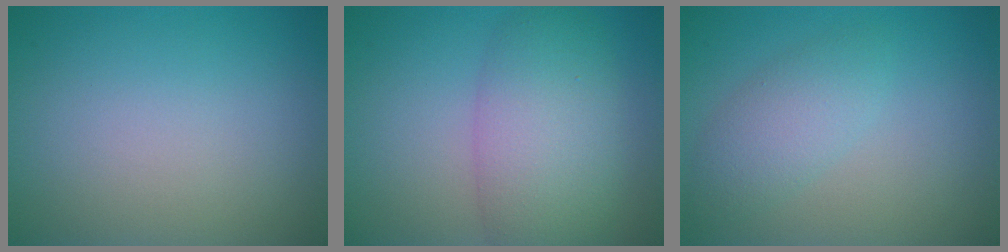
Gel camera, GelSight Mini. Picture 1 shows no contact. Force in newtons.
{"total": 6.7, "press": 6.7, "slide": 0.3}
{"total": 2.9, "press": 2.9, "slide": 0.0}